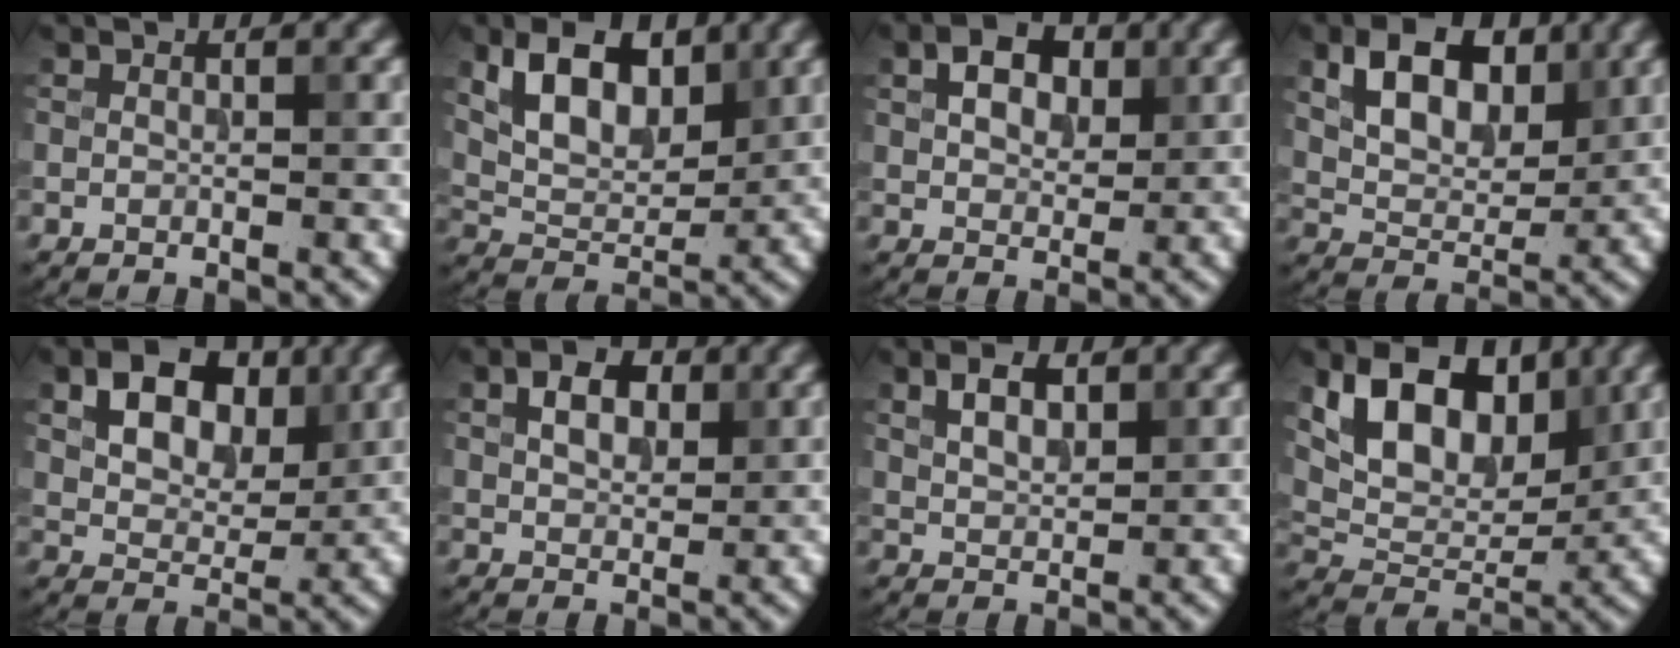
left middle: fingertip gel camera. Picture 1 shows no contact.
{"total": 6.7, "force": [2.7, 4.0, 4.7], "torque": [-0.088, -0.004, 0.047]}
{"total": 3.8, "force": [1.4, 2.5, 2.5], "torque": [-0.045, 0.005, 0.019]}
{"total": 6.6, "force": [2.5, 4.1, 4.6], "torque": [-0.079, -0.003, 0.040]}
{"total": 6.3, "force": [2.3, 4.2, 4.1], "torque": [-0.064, 0.000, 0.032]}
{"total": 3.2, "force": [1.2, 2.1, 2.2], "torque": [-0.042, 0.005, 0.020]}
{"total": 2.8, "force": [1.4, 1.5, 1.9], "torque": [-0.039, 0.003, 0.029]}
{"total": 8.9, "force": [3.7, 5.5, 6.0], "torque": [-0.105, -0.008, 0.061]}